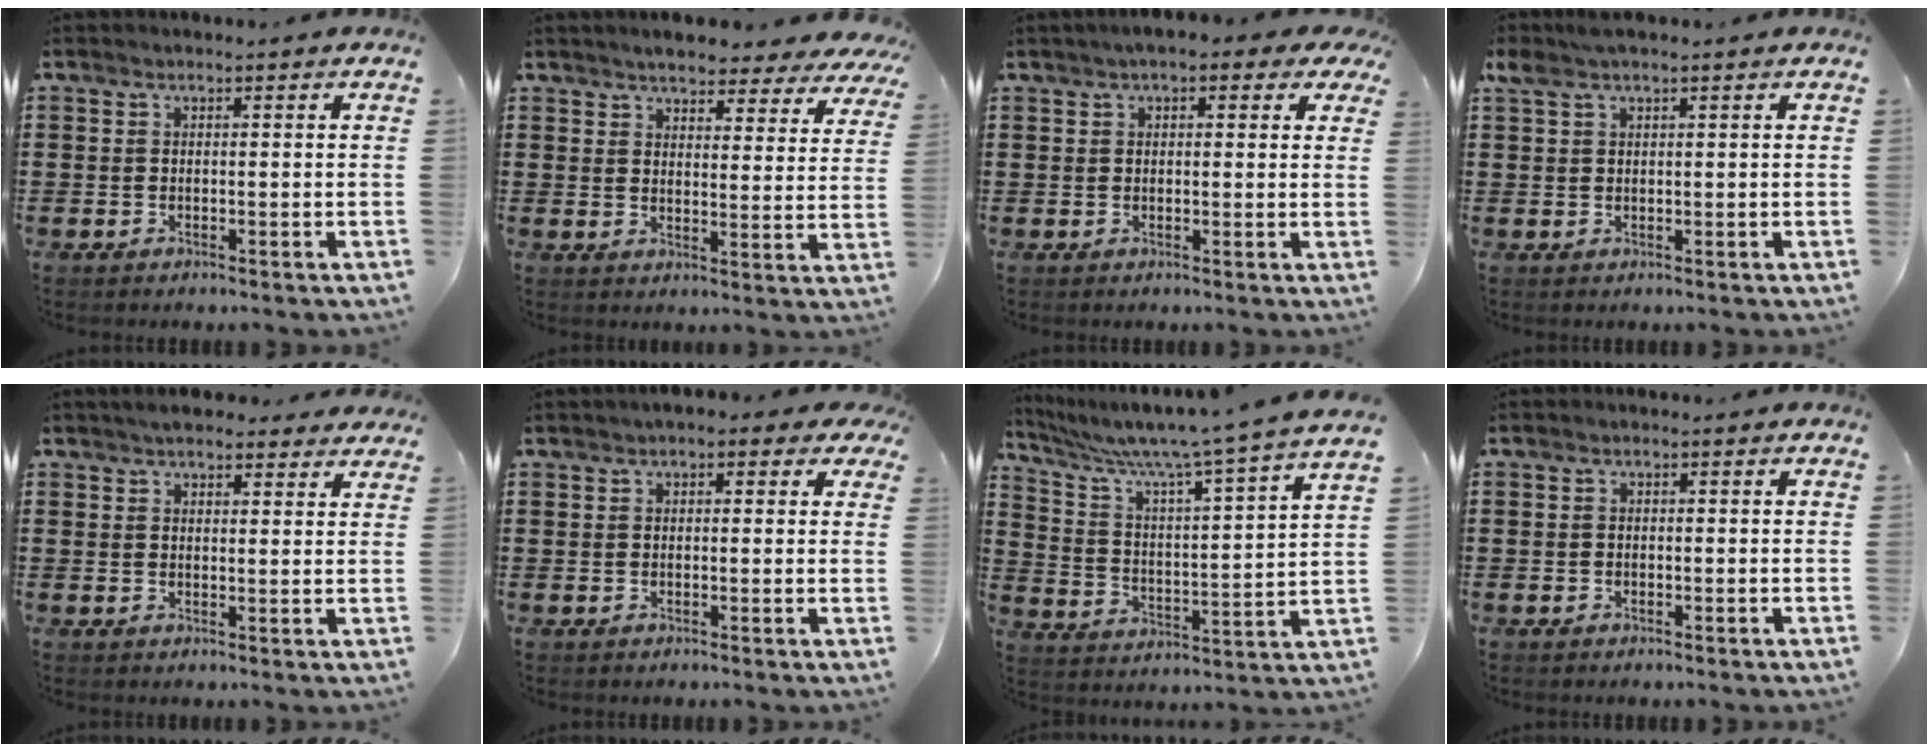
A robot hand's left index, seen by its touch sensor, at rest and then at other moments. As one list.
[{"total": 4.5, "force": [4.4, 0.3, 1.1], "torque": [-0.033, -0.021, 0.075]}, {"total": 2.9, "force": [1.9, 1.0, 1.9], "torque": [-0.044, 0.007, 0.033]}, {"total": 2.2, "force": [1.3, 0.6, 1.7], "torque": [-0.037, 0.004, 0.025]}, {"total": 3.6, "force": [3.2, 1.2, 1.1], "torque": [-0.021, -0.002, 0.058]}, {"total": 1.9, "force": [1.1, 1.0, 1.2], "torque": [-0.029, 0.010, 0.018]}, {"total": 6.9, "force": [5.8, -0.8, 3.6], "torque": [-0.098, -0.051, 0.085]}, {"total": 0.5, "force": [-0.3, 0.4, 0.0], "torque": [-0.003, 0.002, -0.007]}]